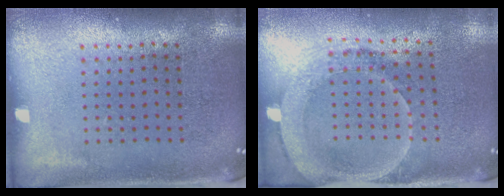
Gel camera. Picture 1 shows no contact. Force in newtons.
{"total": 1.8, "press": 1.6, "slide": 0.8}